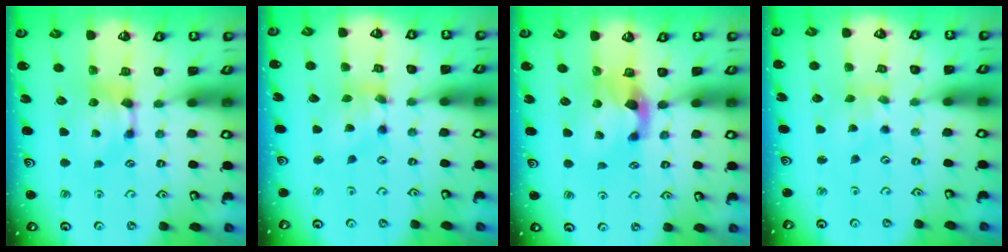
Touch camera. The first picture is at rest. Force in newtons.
{"total": 2.4, "press": 1.6, "slide": 1.7}
{"total": 2.3, "press": 1.9, "slide": 1.3}
{"total": 2.4, "press": 2.4, "slide": 0.7}